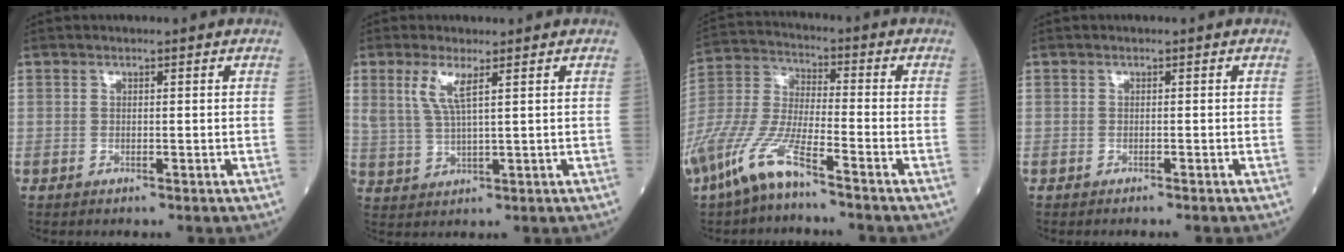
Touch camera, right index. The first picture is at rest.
{"total": 4.7, "force": [2.3, 0.5, 4.0], "torque": [-0.093, 0.000, 0.052]}
{"total": 12.2, "force": [-8.2, 1.8, 8.8], "torque": [-0.208, -0.017, -0.167]}
{"total": 2.8, "force": [-2.5, 0.0, 1.2], "torque": [-0.019, -0.003, -0.030]}